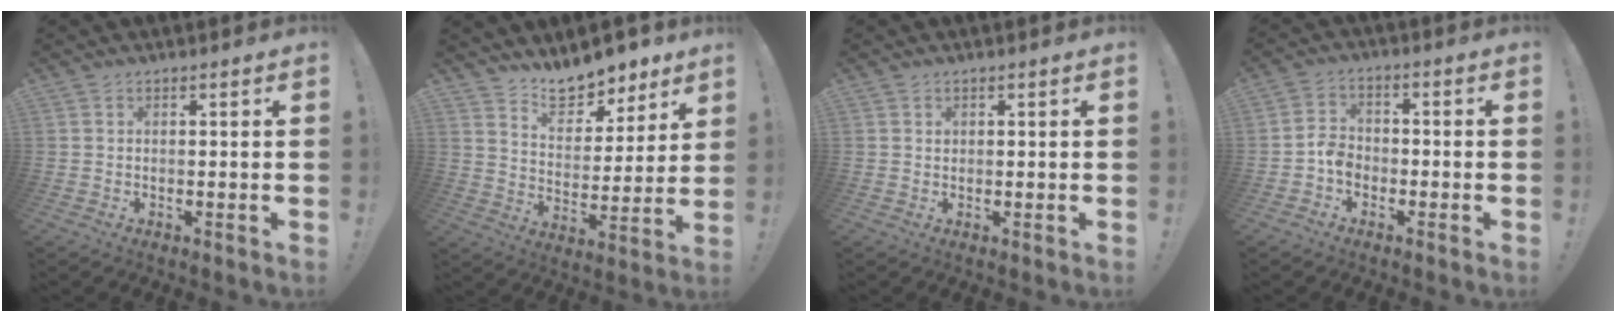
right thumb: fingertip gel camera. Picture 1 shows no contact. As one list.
[{"total": 12.5, "force": [10.9, 4.9, 3.6], "torque": [-0.057, -0.087, 0.201]}, {"total": 0.8, "force": [0.3, 0.7, 0.1], "torque": [0.005, -0.001, 0.004]}, {"total": 5.5, "force": [-3.0, 3.9, 2.5], "torque": [-0.046, 0.021, -0.052]}]